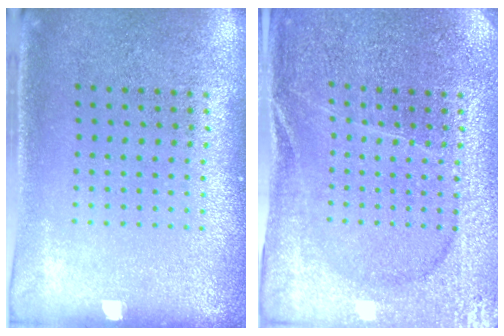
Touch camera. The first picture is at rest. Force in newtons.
{"total": 3.1, "press": 3.1, "slide": 0.6}